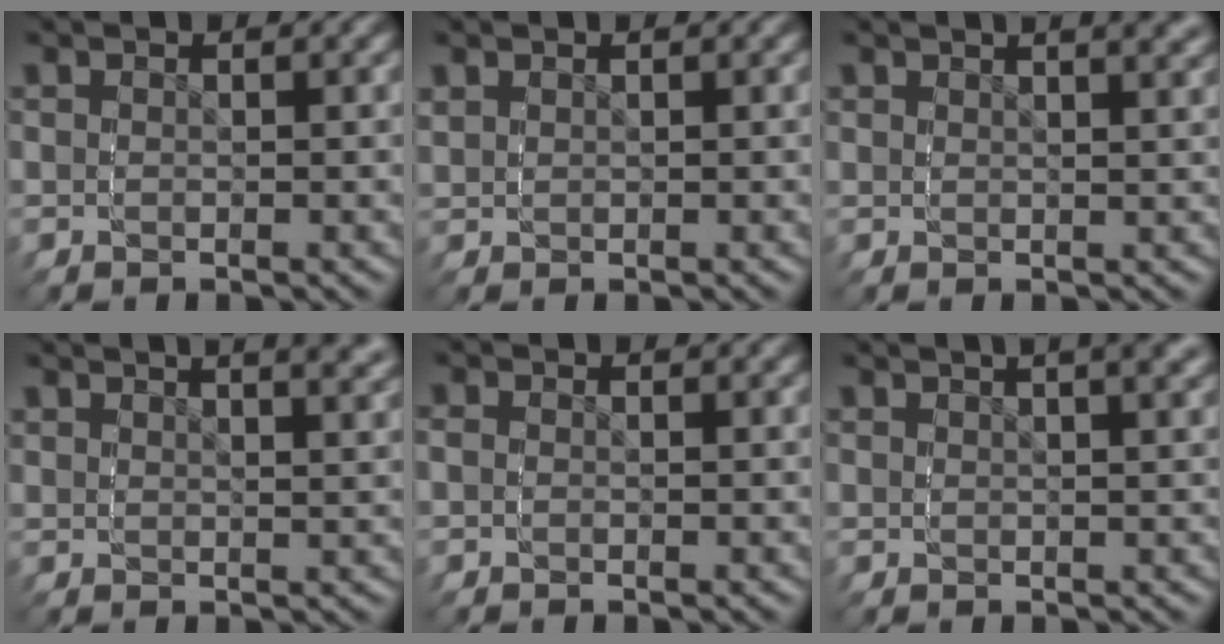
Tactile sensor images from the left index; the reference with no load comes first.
{"total": 0.8, "force": [0.3, 0.7, -0.2], "torque": [0.003, -0.004, 0.009]}
{"total": 1.3, "force": [1.2, 0.1, 0.4], "torque": [0.004, 0.006, 0.020]}
{"total": 2.0, "force": [1.9, 0.1, 0.5], "torque": [0.003, 0.010, 0.029]}
{"total": 0.9, "force": [-0.3, 0.9, -0.1], "torque": [-0.006, -0.013, -0.003]}
{"total": 1.3, "force": [0.9, 0.1, 0.9], "torque": [-0.009, 0.006, 0.015]}